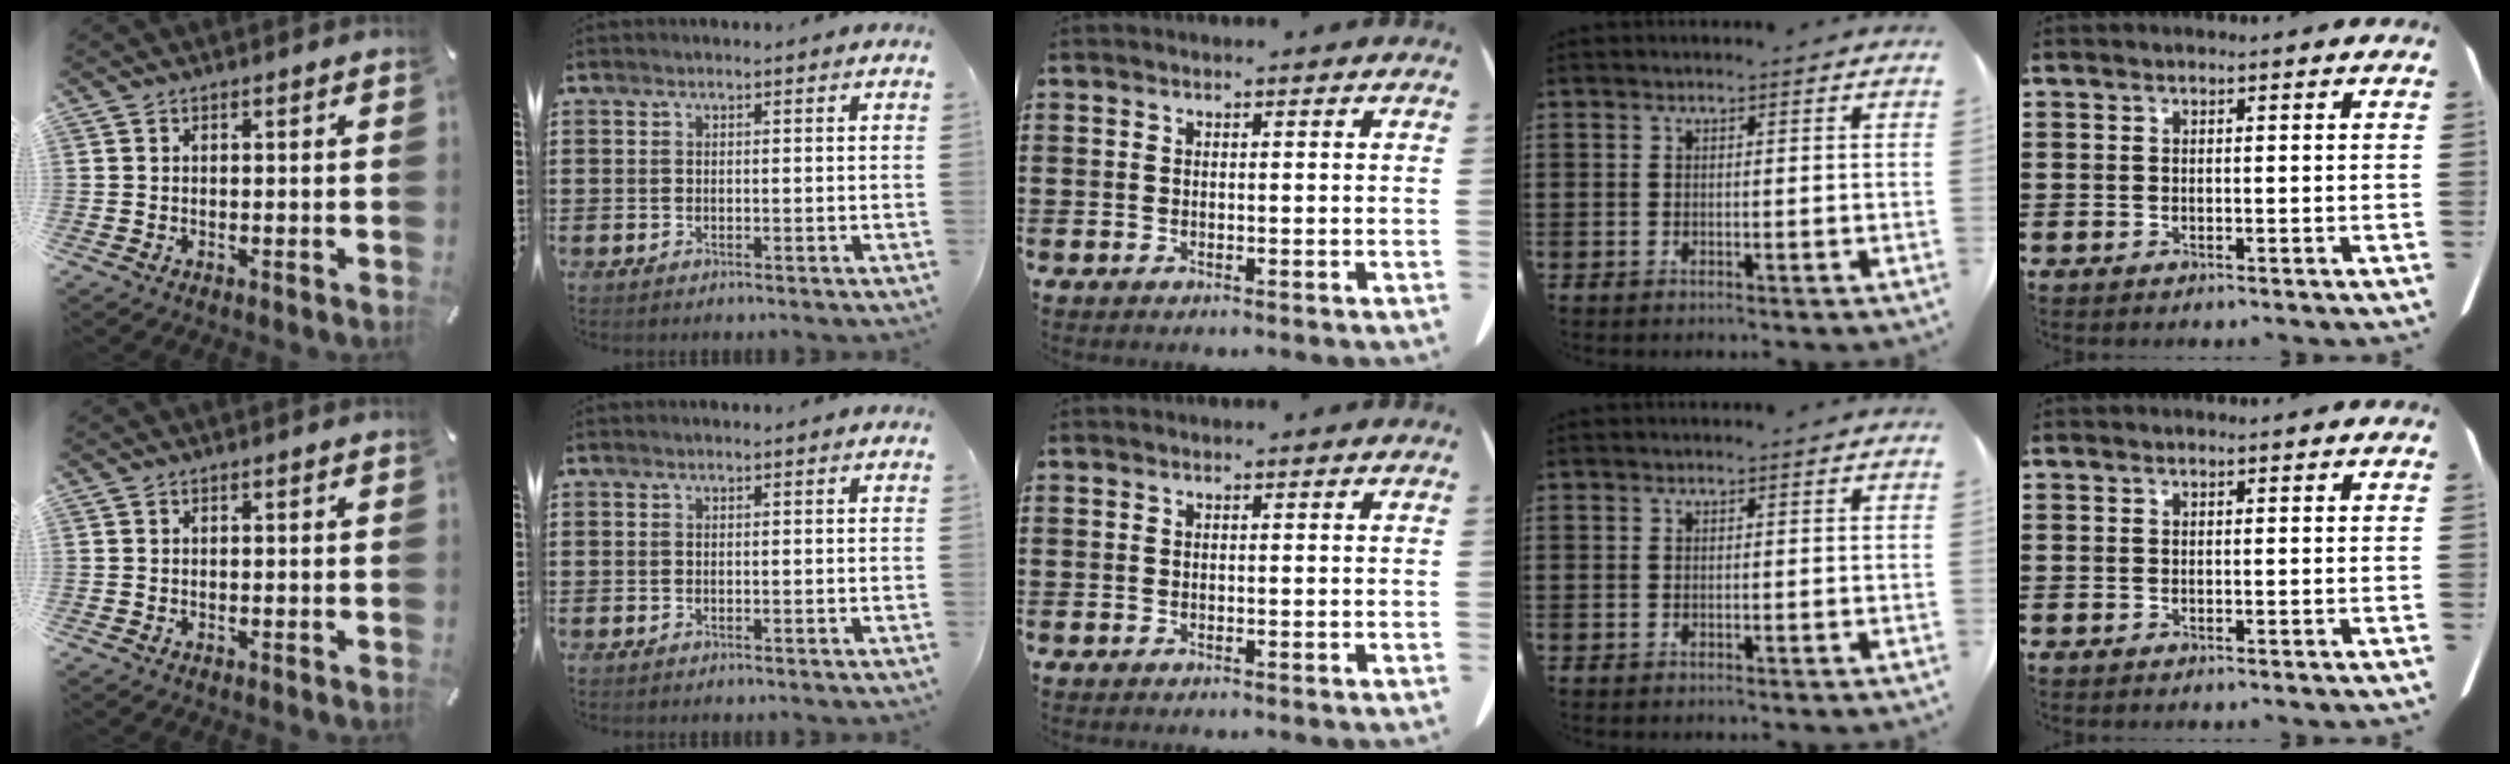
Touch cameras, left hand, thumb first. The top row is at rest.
{}